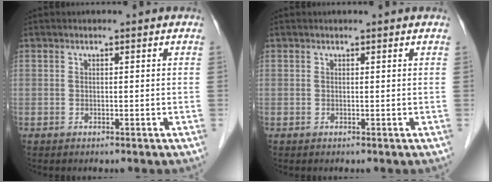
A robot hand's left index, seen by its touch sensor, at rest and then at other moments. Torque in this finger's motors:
{"motor_torque": [0.03, -0.49, 0.00, 0.01]}